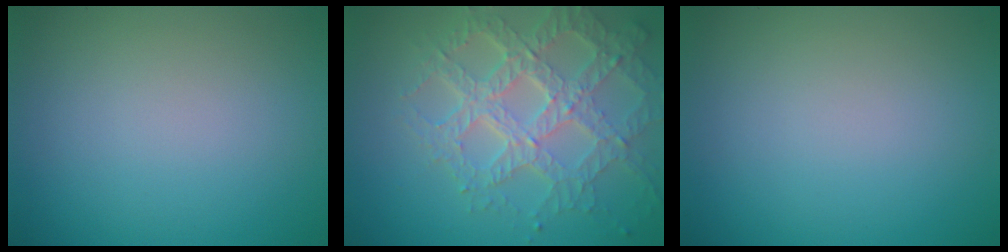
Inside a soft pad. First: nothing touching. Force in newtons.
{"total": 7.0, "press": 5.0, "slide": 4.9}
{"total": 0.0}